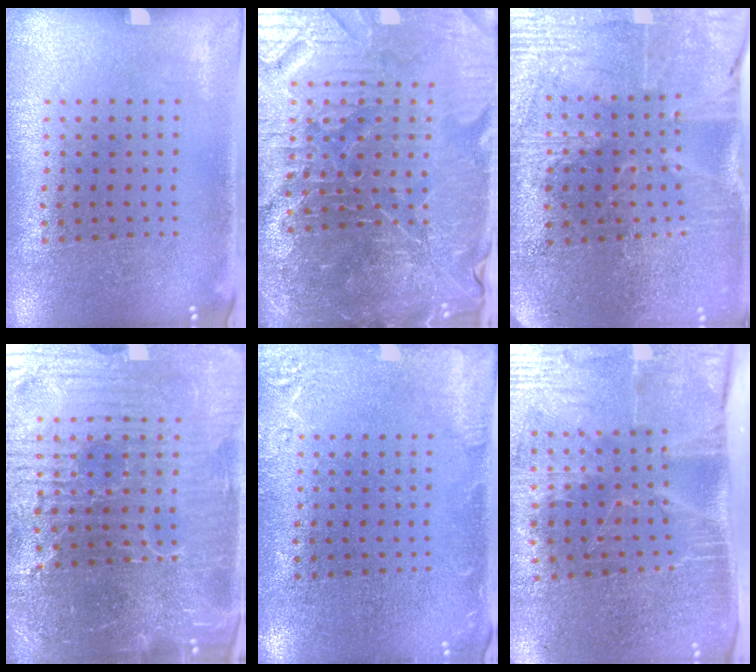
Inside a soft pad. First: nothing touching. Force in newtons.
{"total": 6.6, "press": 5.9, "slide": 2.8}
{"total": 3.4, "press": 3.3, "slide": 0.8}
{"total": 6.6, "press": 6.0, "slide": 2.8}
{"total": 2.0, "press": 2.0, "slide": 0.4}
{"total": 4.3, "press": 3.6, "slide": 2.4}